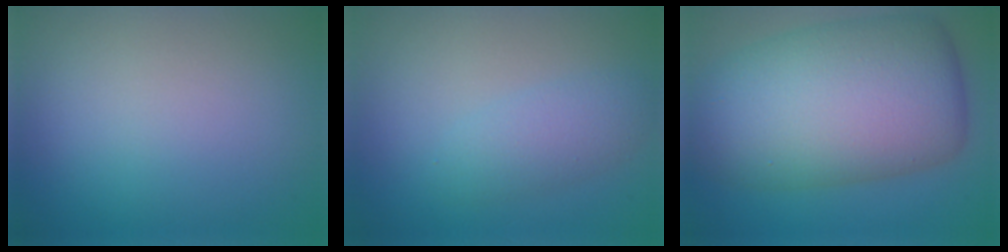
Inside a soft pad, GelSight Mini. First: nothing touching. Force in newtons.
{"total": 2.4, "press": 2.4, "slide": 0.1}
{"total": 12.9, "press": 12.9, "slide": 0.3}